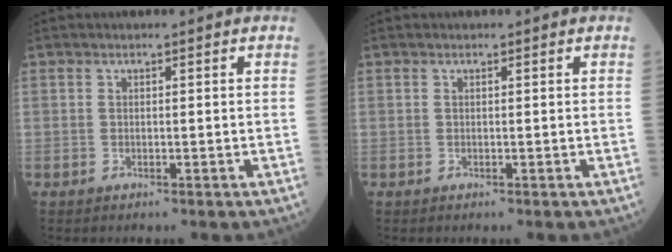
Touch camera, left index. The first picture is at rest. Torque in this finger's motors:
{"motor_torque": [-0.16, 0.14, 0.02, 0.00]}